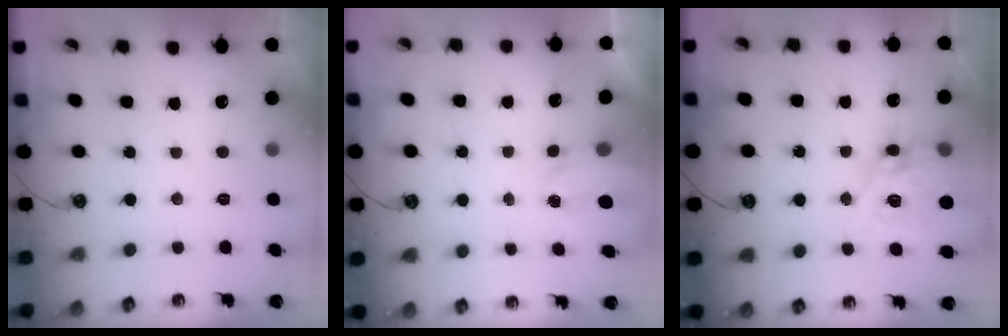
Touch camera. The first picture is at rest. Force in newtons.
{"total": 2.9, "press": 2.8, "slide": 0.4}
{"total": 16.0, "press": 16.0, "slide": 1.5}